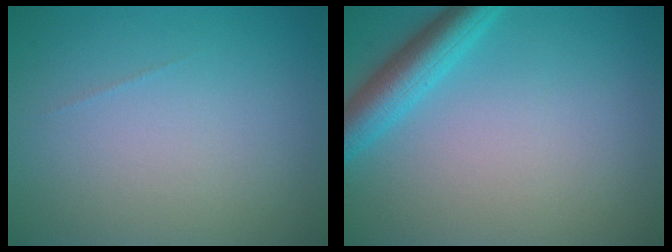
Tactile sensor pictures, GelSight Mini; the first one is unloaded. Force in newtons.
{"total": 4.0, "press": 4.0, "slide": 0.1}